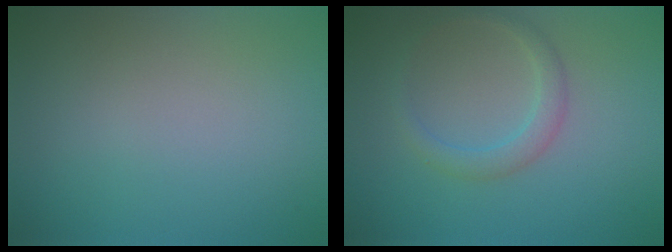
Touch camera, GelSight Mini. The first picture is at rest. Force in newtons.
{"total": 2.1, "press": 2.1, "slide": 0.0}